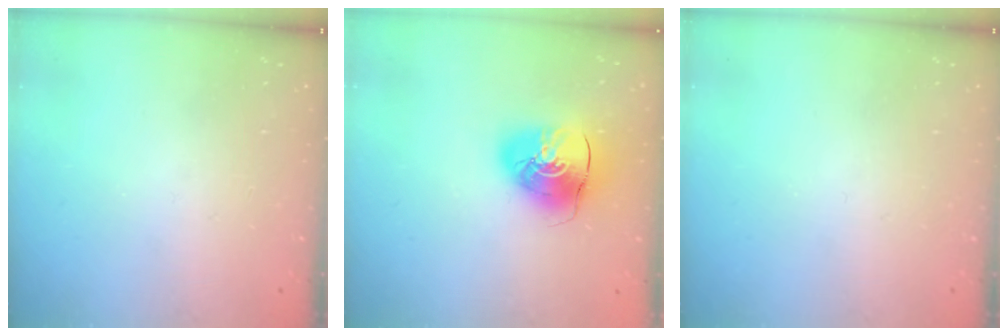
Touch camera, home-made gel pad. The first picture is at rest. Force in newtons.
{"total": 9.9, "press": 9.8, "slide": 1.4}
{"total": 0.0}